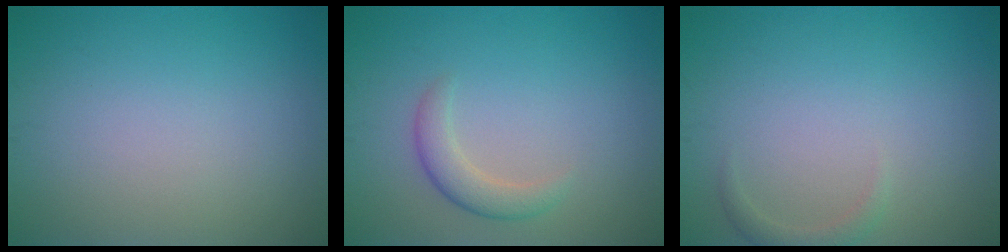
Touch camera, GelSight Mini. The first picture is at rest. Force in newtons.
{"total": 2.3, "press": 2.3, "slide": 0.2}
{"total": 1.2, "press": 1.2, "slide": 0.2}